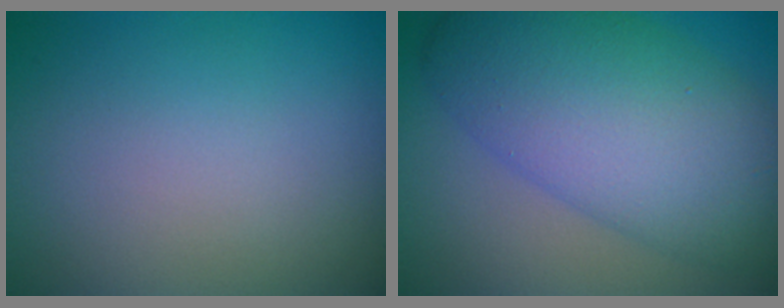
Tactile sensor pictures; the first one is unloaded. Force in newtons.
{"total": 10.3, "press": 10.3, "slide": 0.1}